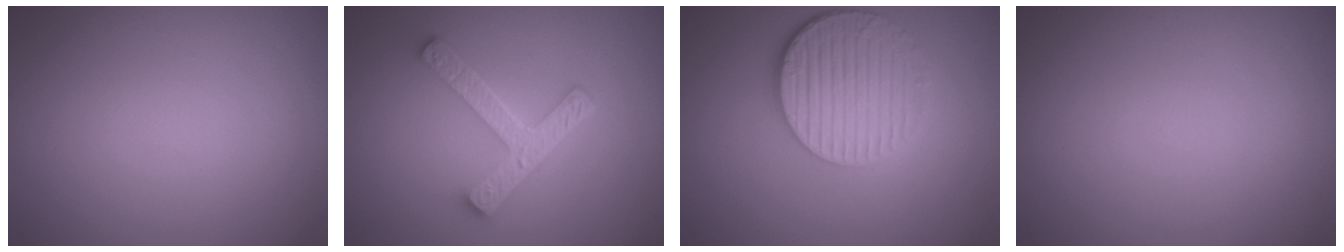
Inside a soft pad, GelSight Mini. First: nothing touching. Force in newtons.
{"total": 4.8, "press": 3.5, "slide": 3.3}
{"total": 5.2, "press": 4.0, "slide": 3.2}
{"total": 0.0}